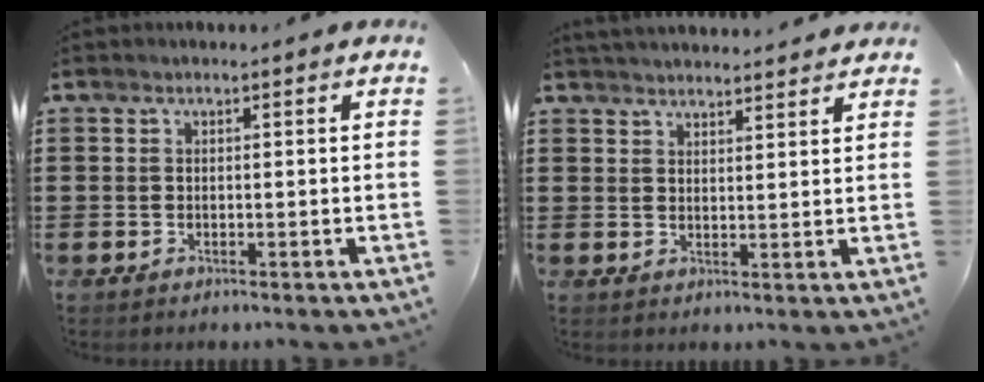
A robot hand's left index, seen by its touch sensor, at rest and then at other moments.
{"total": 2.9, "force": [2.9, 0.0, 0.0], "torque": [-0.009, -0.007, 0.054]}